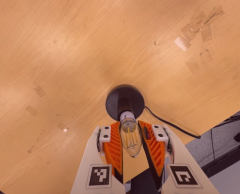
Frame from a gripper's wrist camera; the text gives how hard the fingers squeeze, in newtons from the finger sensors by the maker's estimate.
{"total": 14.6, "left": 15.2, "right": 14.0}